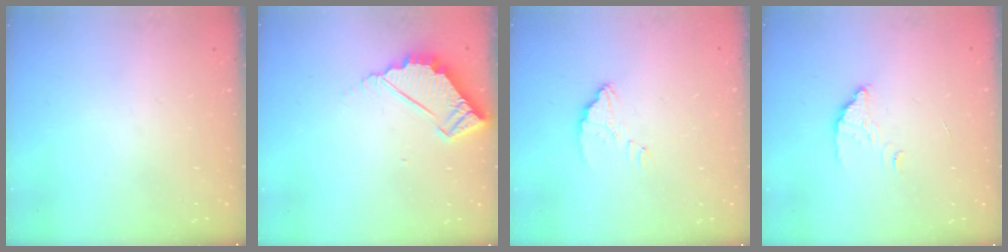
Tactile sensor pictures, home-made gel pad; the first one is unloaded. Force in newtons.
{"total": 4.9, "press": 4.8, "slide": 0.4}
{"total": 3.0, "press": 3.0, "slide": 0.2}
{"total": 2.6, "press": 2.6, "slide": 0.2}